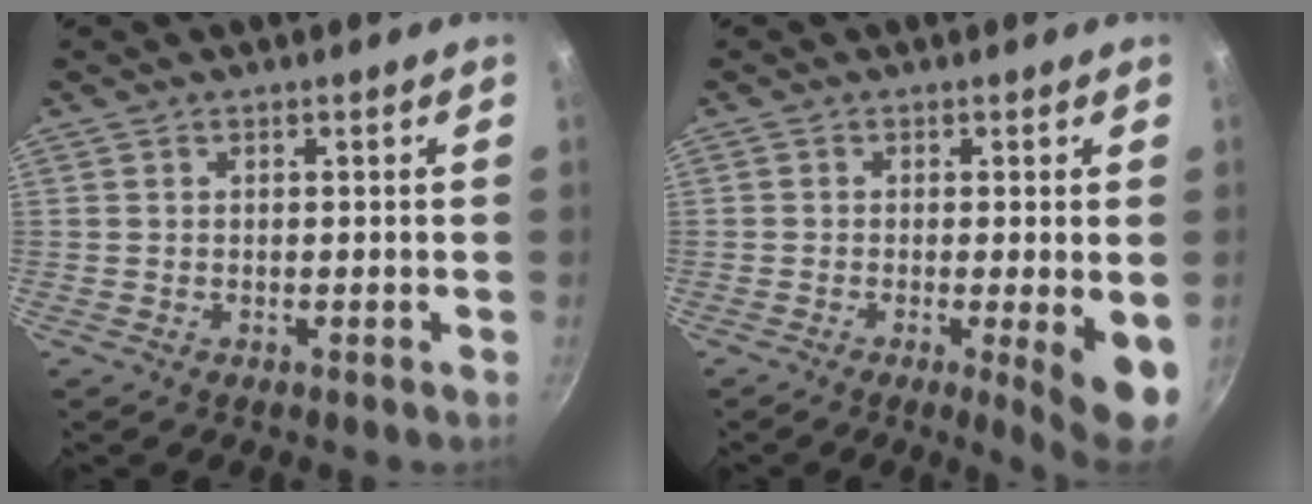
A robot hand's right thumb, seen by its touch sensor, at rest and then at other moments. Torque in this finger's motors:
{"motor_torque": [-0.21, 1.10, 0.04, -0.01, 0.22]}